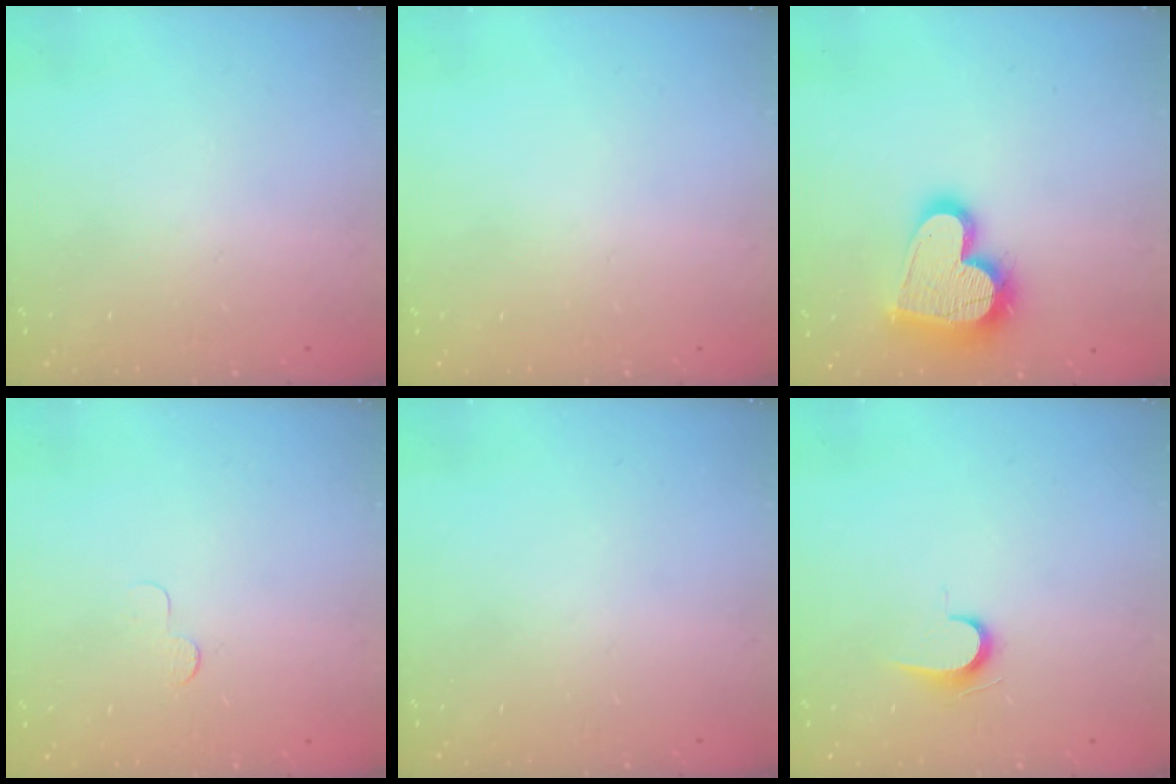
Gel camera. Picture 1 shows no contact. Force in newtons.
{"total": 0.0}
{"total": 19.3, "press": 19.2, "slide": 1.5}
{"total": 3.0, "press": 2.9, "slide": 0.3}
{"total": 0.0}
{"total": 6.1, "press": 6.0, "slide": 0.6}